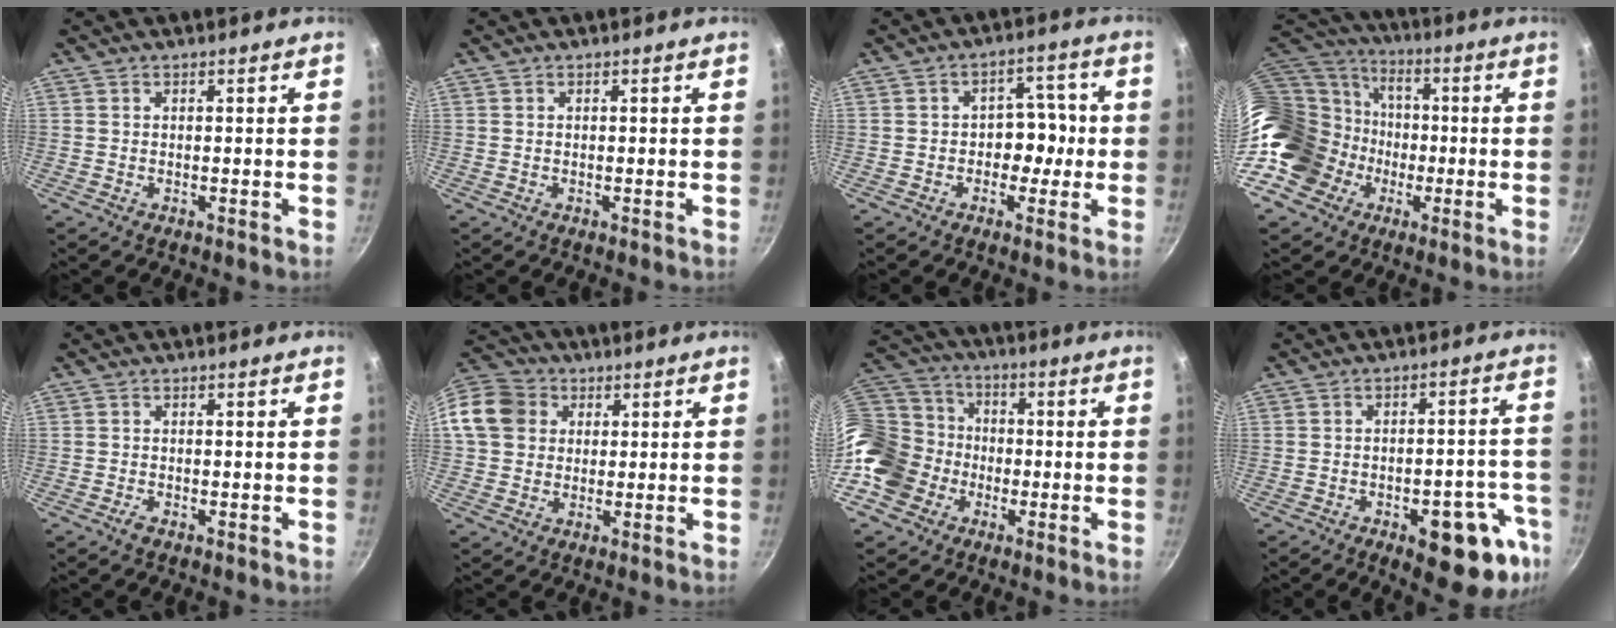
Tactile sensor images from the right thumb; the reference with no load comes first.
{"total": 0.0}
{"total": 6.4, "force": [-1.0, 5.1, 3.8], "torque": [0.010, 0.021, -0.019]}
{"total": 23.4, "force": [-3.9, 19.1, 12.9], "torque": [-0.249, 0.077, -0.054]}
{"total": 1.1, "force": [-0.7, 0.4, 0.7], "torque": [-0.018, 0.002, -0.017]}
{"total": 11.8, "force": [2.4, 10.2, 5.4], "torque": [-0.087, 0.022, 0.028]}
{"total": 18.9, "force": [-4.8, 15.7, 9.4], "torque": [-0.177, 0.060, -0.089]}
{"total": 15.7, "force": [-7.3, 6.6, 12.3], "torque": [-0.093, 0.034, -0.090]}